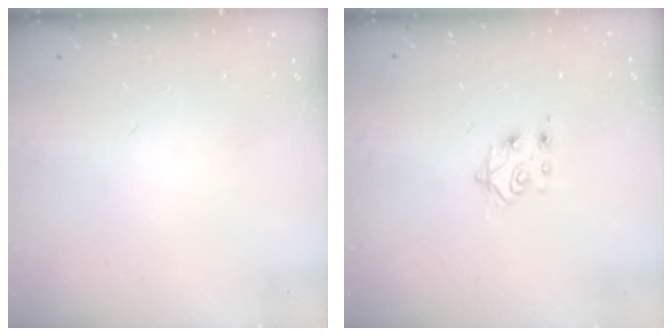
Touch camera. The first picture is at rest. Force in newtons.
{"total": 7.6, "press": 7.5, "slide": 0.7}